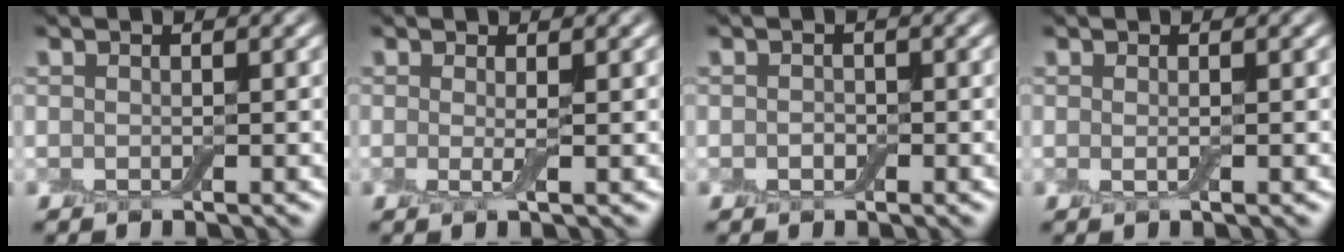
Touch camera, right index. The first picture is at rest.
{"total": 1.3, "force": [0.0, 0.1, 1.3], "torque": [-0.028, -0.008, -0.002]}
{"total": 0.7, "force": [-0.1, 0.6, 0.3], "torque": [-0.006, -0.003, -0.004]}
{"total": 0.8, "force": [0.0, 0.1, 0.8], "torque": [-0.015, -0.003, -0.001]}